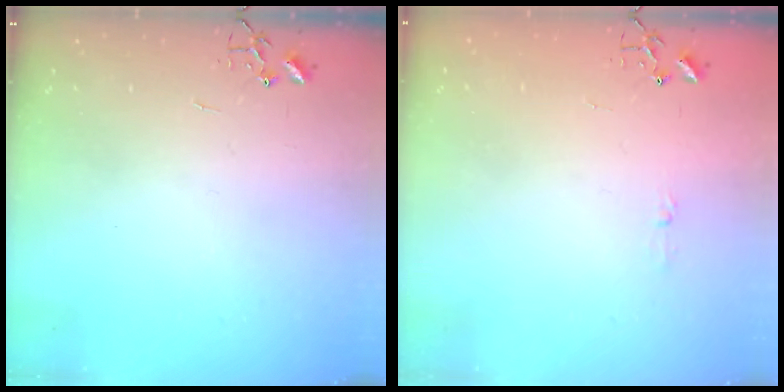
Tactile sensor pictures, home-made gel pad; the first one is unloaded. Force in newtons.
{"total": 3.5, "press": 3.5, "slide": 0.4}